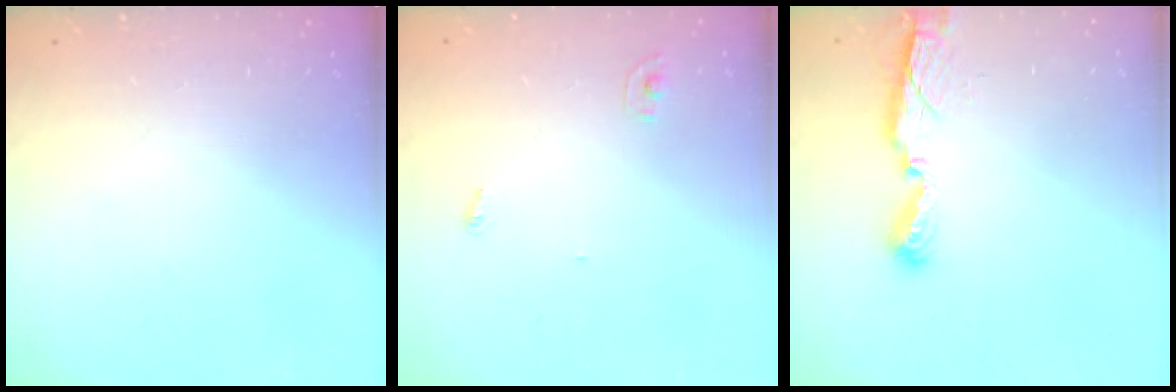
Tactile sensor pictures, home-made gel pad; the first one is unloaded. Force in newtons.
{"total": 2.8, "press": 2.8, "slide": 0.1}
{"total": 7.7, "press": 7.7, "slide": 0.2}